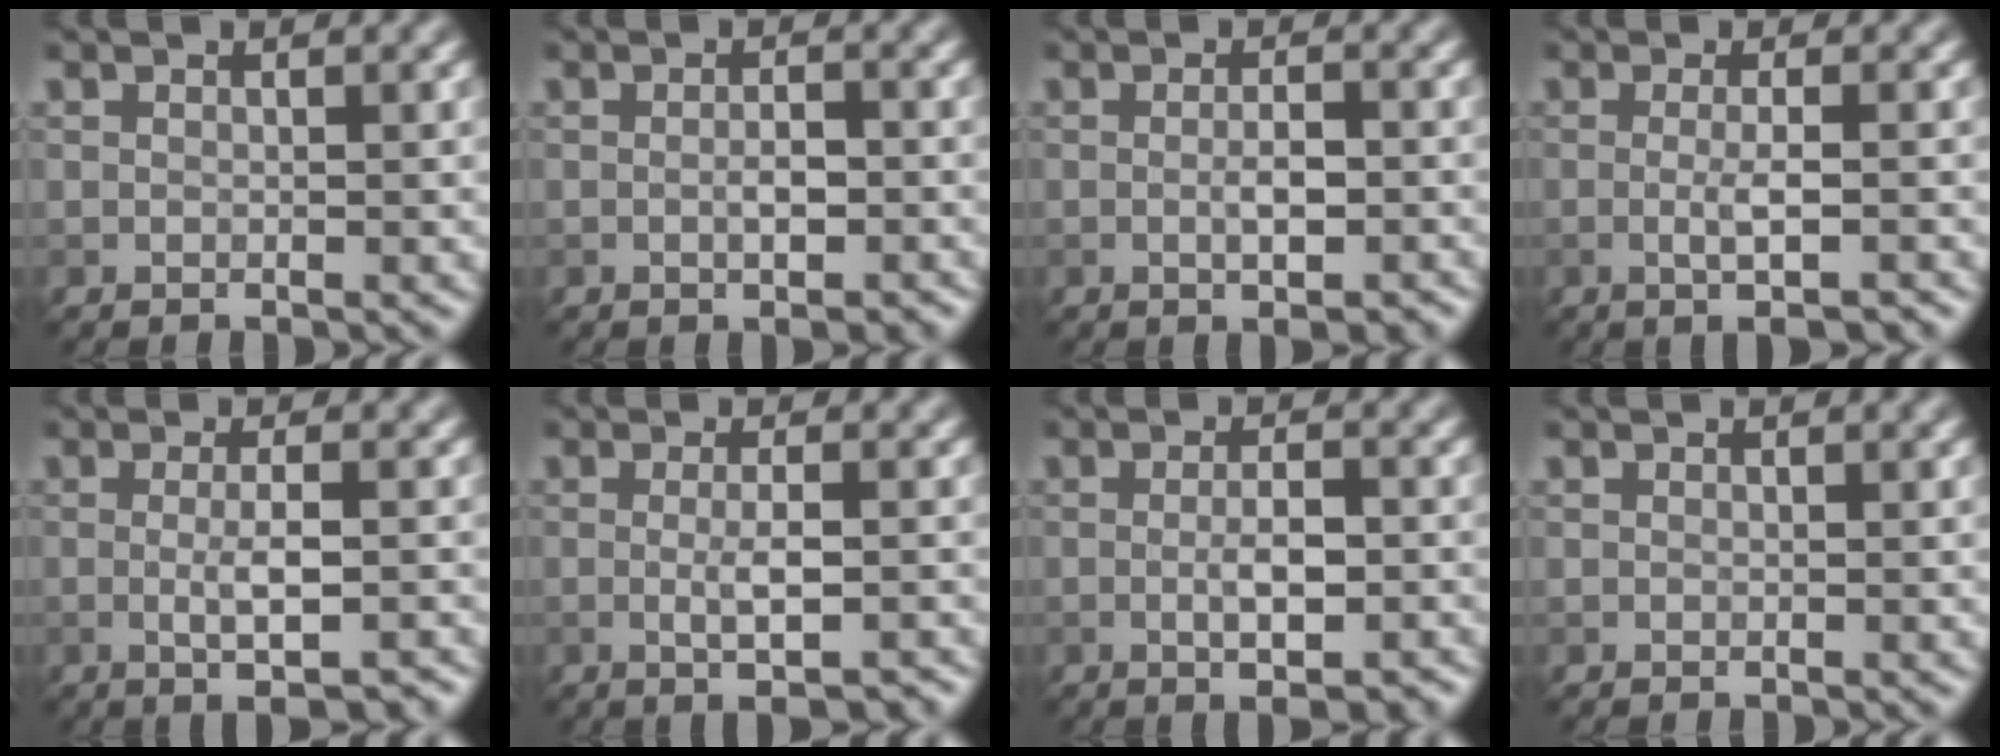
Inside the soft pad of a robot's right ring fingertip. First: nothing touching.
{"total": 2.2, "force": [-0.6, 0.6, 2.0], "torque": [-0.034, -0.002, -0.008]}
{"total": 2.8, "force": [-0.7, 0.7, 2.6], "torque": [-0.045, -0.003, -0.007]}
{"total": 3.2, "force": [-0.6, 0.6, 3.1], "torque": [-0.049, -0.005, -0.009]}
{"total": 4.1, "force": [-0.7, 0.9, 3.9], "torque": [-0.063, -0.006, -0.009]}
{"total": 3.6, "force": [-0.7, 0.8, 3.5], "torque": [-0.056, -0.006, -0.008]}
{"total": 4.1, "force": [-1.0, 1.1, 3.8], "torque": [-0.065, -0.006, -0.011]}
{"total": 0.0}